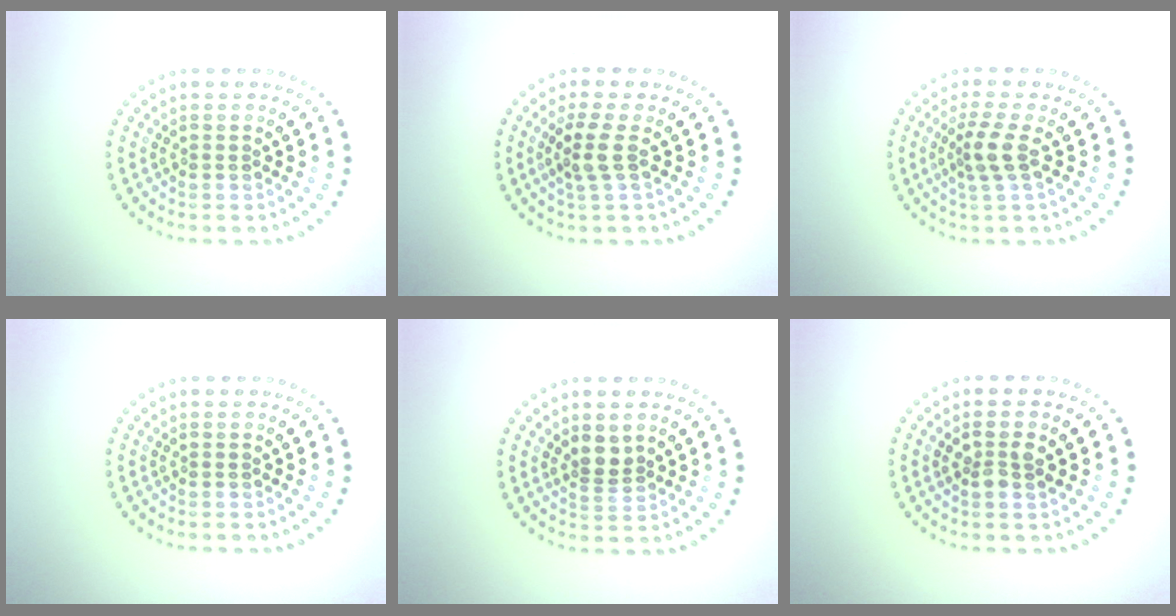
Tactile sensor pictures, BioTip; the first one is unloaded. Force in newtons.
{"total": 2.1, "press": 1.7, "slide": 1.2}
{"total": 2.5, "press": 1.9, "slide": 1.7}
{"total": 0.0}
{"total": 2.1, "press": 1.7, "slide": 1.1}
{"total": 1.6, "press": 1.5, "slide": 0.5}